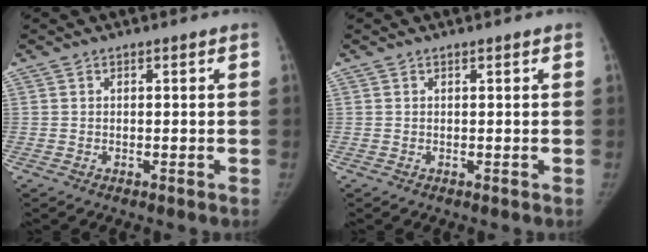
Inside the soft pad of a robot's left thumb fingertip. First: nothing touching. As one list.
[{"total": 0.0}]